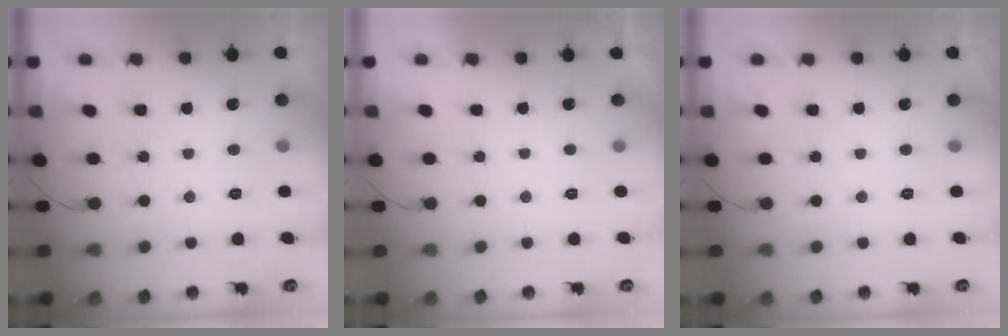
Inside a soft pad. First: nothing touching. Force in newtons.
{"total": 2.3, "press": 2.3, "slide": 0.4}
{"total": 0.0}